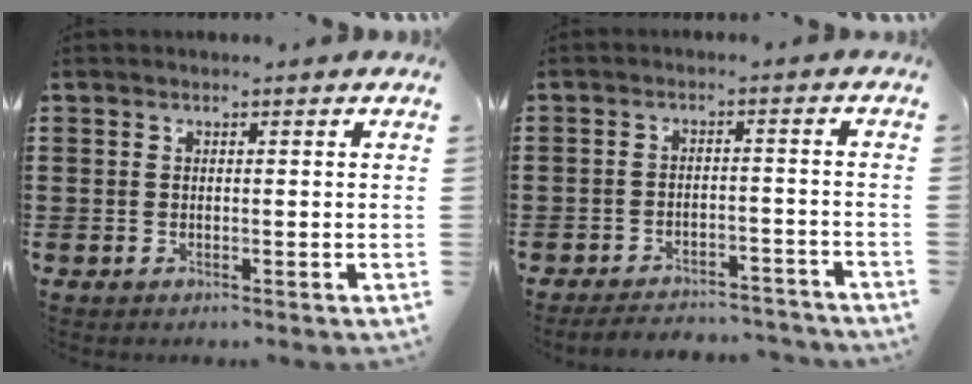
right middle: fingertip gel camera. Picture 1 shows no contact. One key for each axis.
{"total": 4.1, "fx": -4.0, "fy": 0.5, "fz": 0.4, "tx": -0.008, "ty": 0.004, "tz": -0.085}